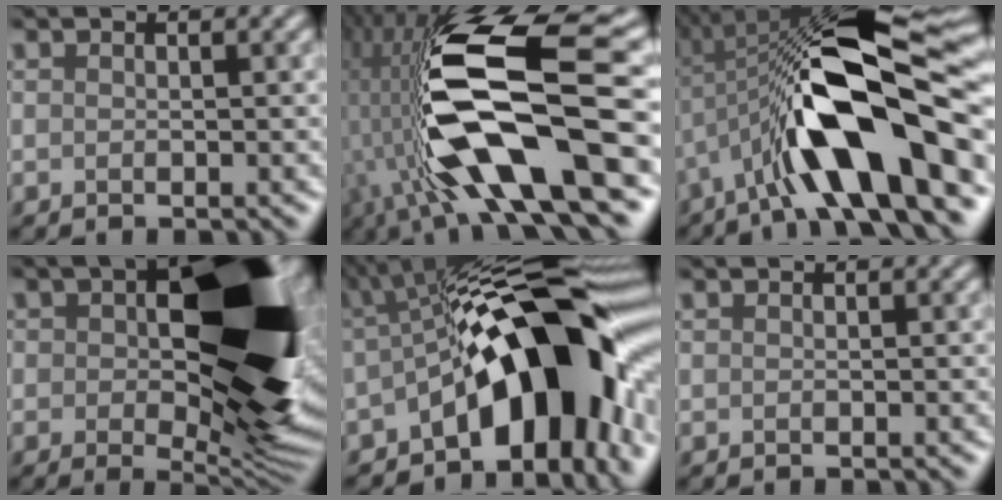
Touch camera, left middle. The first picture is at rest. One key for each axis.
{"total": 13.4, "fx": -2.9, "fy": 4.6, "fz": 12.3, "tx": -0.261, "ty": -0.006, "tz": -0.022}
{"total": 12.1, "fx": -4.0, "fy": 2.7, "fz": 11.1, "tx": -0.206, "ty": 0.006, "tz": -0.043}
{"total": 15.6, "fx": 1.1, "fy": 6.5, "fz": 14.2, "tx": -0.207, "ty": -0.013, "tz": 0.043}
{"total": 13.5, "fx": -3.2, "fy": 5.4, "fz": 11.9, "tx": -0.144, "ty": 0.022, "tz": -0.037}
{"total": 0.0}